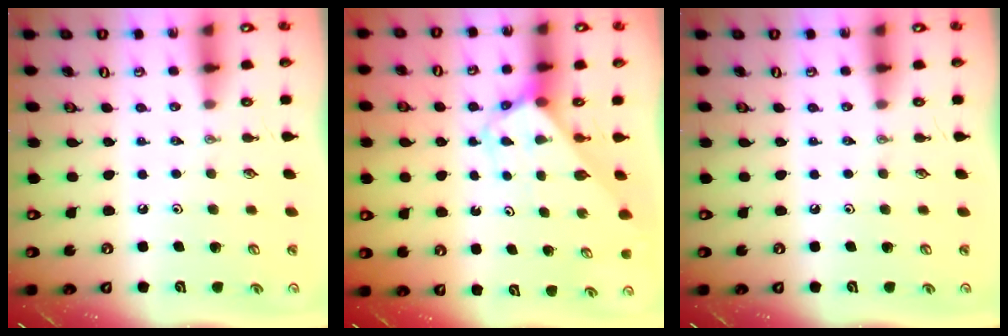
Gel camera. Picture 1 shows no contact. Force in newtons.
{"total": 3.1, "press": 3.1, "slide": 0.1}
{"total": 0.0}